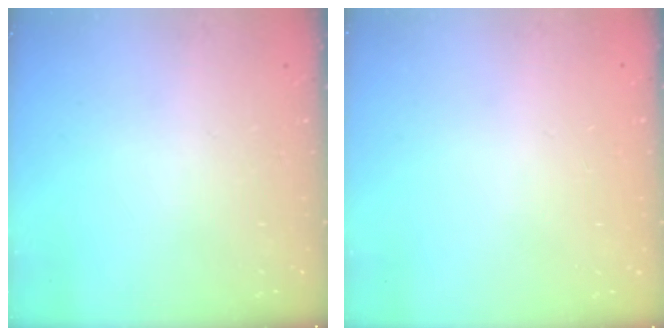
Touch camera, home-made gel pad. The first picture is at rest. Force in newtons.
{"total": 0.0}